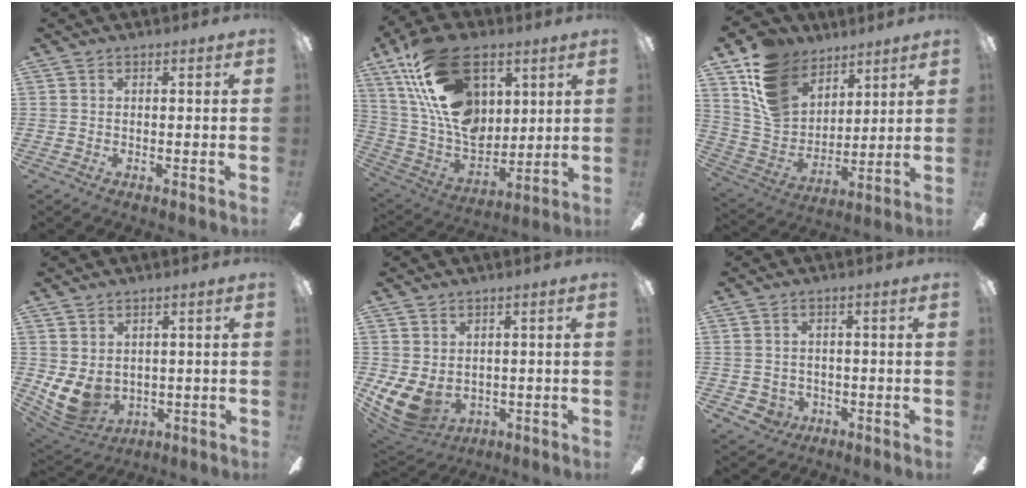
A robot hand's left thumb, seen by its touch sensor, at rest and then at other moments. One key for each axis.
{"total": 24.5, "fx": 10.8, "fy": 14.7, "fz": 16.4, "tx": -0.327, "ty": -0.041, "tz": 0.191}
{"total": 15.5, "fx": 10.0, "fy": 10.3, "fz": 5.7, "tx": -0.136, "ty": -0.048, "tz": 0.199}
{"total": 8.9, "fx": -0.3, "fy": 6.9, "fz": 5.6, "tx": -0.145, "ty": -0.017, "tz": -0.005}
{"total": 8.1, "fx": -1.5, "fy": 5.9, "fz": 5.3, "tx": -0.142, "ty": -0.007, "tz": -0.026}
{"total": 3.2, "fx": -0.8, "fy": 3.0, "fz": 0.6, "tx": -0.022, "ty": 0.005, "tz": -0.015}